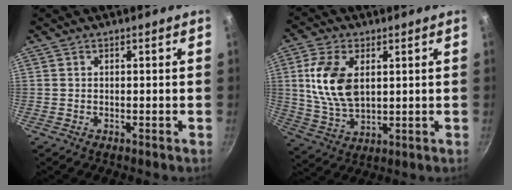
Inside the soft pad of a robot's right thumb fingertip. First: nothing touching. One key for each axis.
{"total": 12.3, "fx": 2.6, "fy": 7.3, "fz": 9.6, "tx": -0.179, "ty": -0.014, "tz": 0.056}